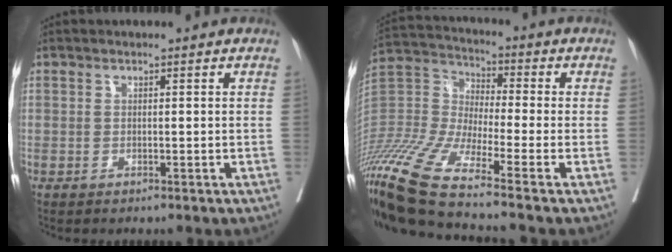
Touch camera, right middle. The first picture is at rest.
{"total": 17.9, "force": [-13.2, 0.2, 12.1], "torque": [-0.279, -0.019, -0.257]}